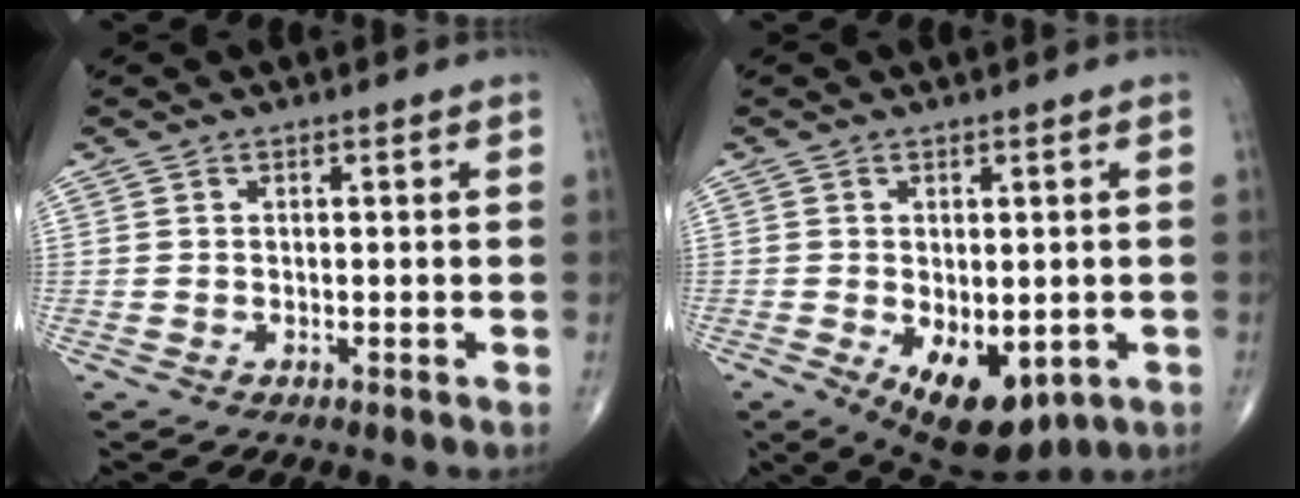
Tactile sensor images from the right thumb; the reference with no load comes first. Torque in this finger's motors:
{"motor_torque": [-0.22, 1.16, 0.31, 0.03, 0.11]}